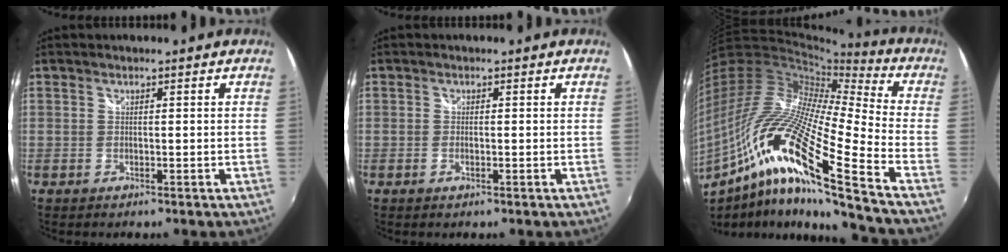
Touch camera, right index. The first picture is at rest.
{"total": 0.9, "force": [-0.4, 0.4, 0.7], "torque": [-0.013, -0.001, -0.008]}
{"total": 25.5, "force": [-12.1, 2.7, 22.3], "torque": [-0.374, -0.061, -0.242]}